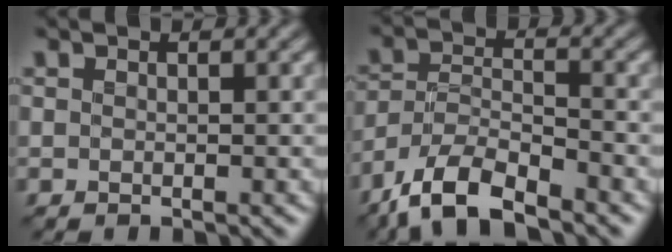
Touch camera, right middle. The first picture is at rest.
{"total": 7.2, "force": [-5.6, 2.4, 3.9], "torque": [-0.072, -0.005, -0.115]}